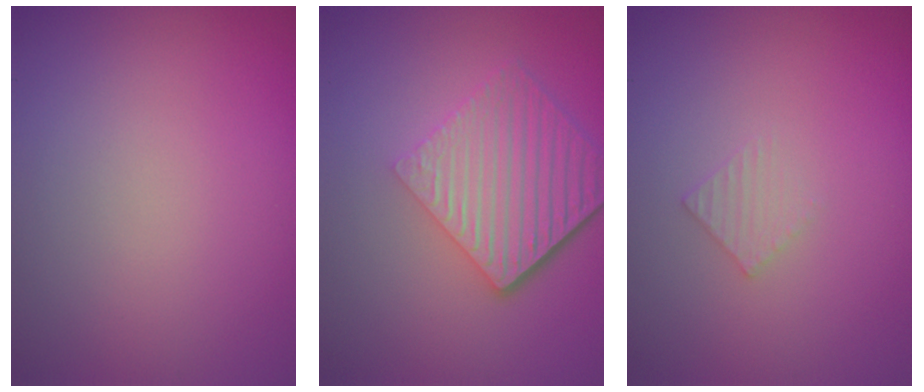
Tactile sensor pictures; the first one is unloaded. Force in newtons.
{"total": 6.5, "press": 4.3, "slide": 4.9}
{"total": 1.1, "press": 1.1, "slide": 0.0}